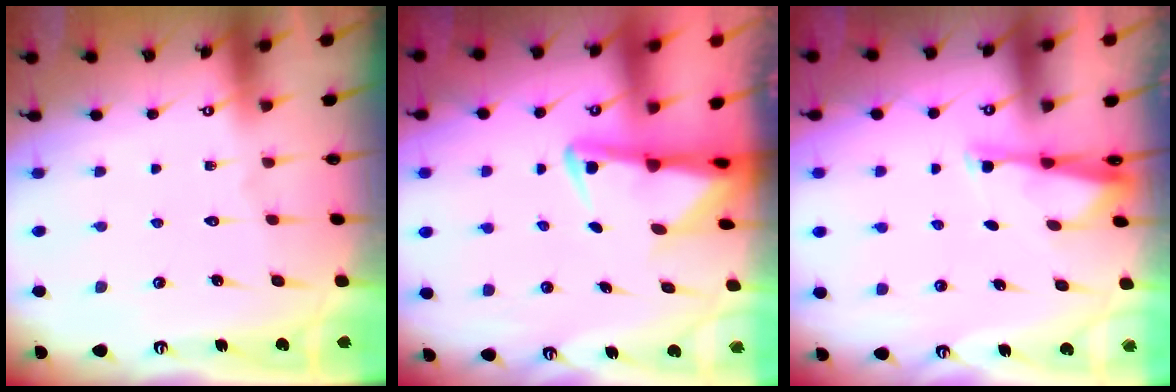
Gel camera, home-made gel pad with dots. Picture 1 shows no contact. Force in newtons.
{"total": 3.9, "press": 3.8, "slide": 0.7}
{"total": 3.8, "press": 3.6, "slide": 1.0}